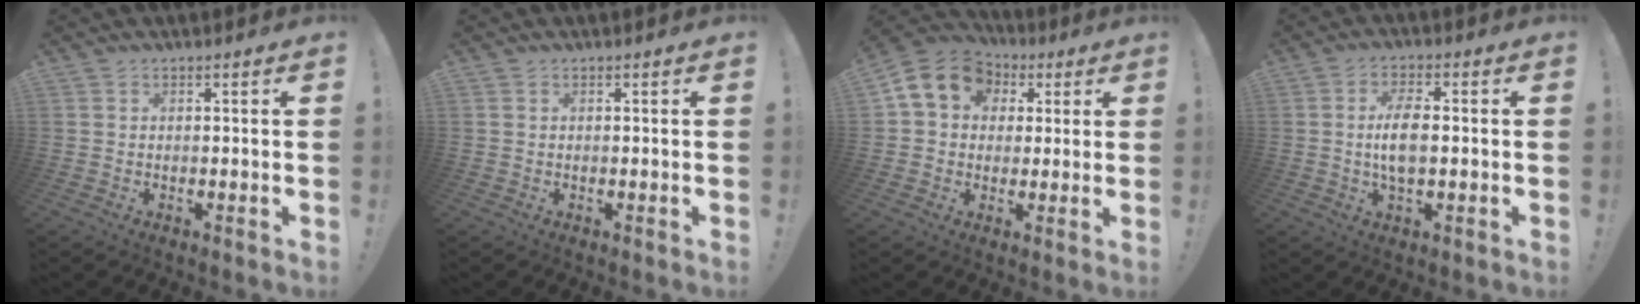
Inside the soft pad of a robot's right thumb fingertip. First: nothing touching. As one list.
[{"total": 0.0}, {"total": 12.2, "force": [3.8, 9.9, 6.0], "torque": [-0.083, -0.005, 0.077]}, {"total": 7.6, "force": [-0.3, 3.3, 6.9], "torque": [-0.131, -0.001, -0.010]}]